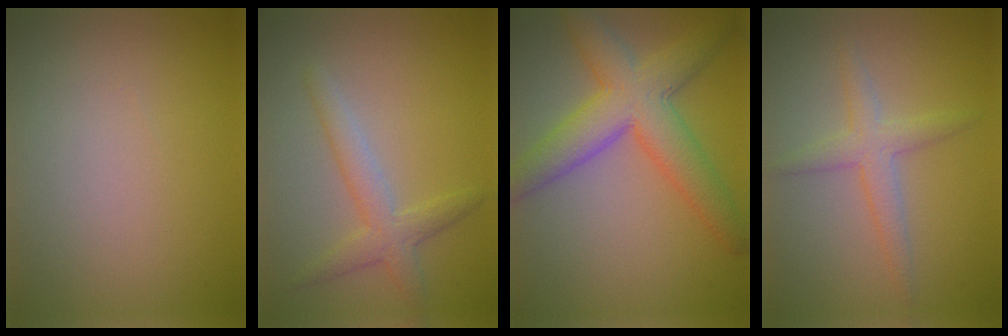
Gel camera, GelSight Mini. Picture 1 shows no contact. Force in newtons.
{"total": 3.0, "press": 3.0, "slide": 0.1}
{"total": 7.3, "press": 7.3, "slide": 0.3}
{"total": 2.7, "press": 2.7, "slide": 0.1}